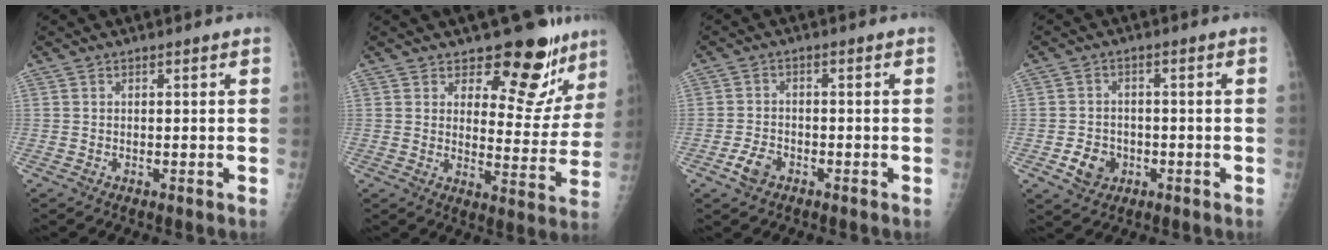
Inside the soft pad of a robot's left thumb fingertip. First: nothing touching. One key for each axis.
{"total": 13.8, "fx": 11.3, "fy": 6.0, "fz": 5.1, "tx": -0.011, "ty": -0.093, "tz": 0.141}
{"total": 3.8, "fx": -2.0, "fy": 2.4, "fz": 2.1, "tx": -0.038, "ty": 0.011, "tz": -0.037}
{"total": 5.2, "fx": -1.8, "fy": 4.3, "fz": 2.3, "tx": -0.023, "ty": 0.009, "tz": -0.025}